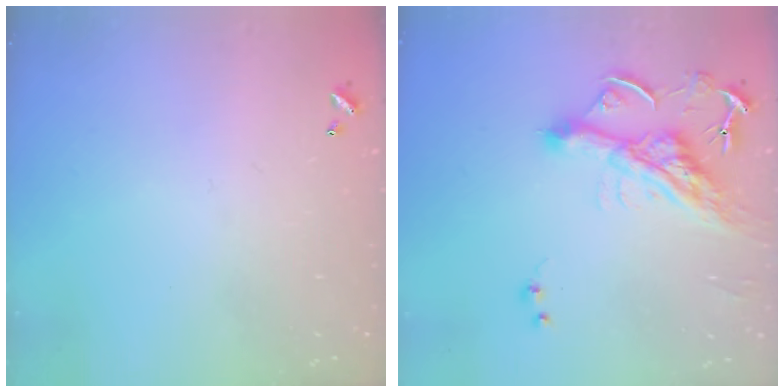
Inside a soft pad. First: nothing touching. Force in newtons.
{"total": 9.2, "press": 9.2, "slide": 1.3}